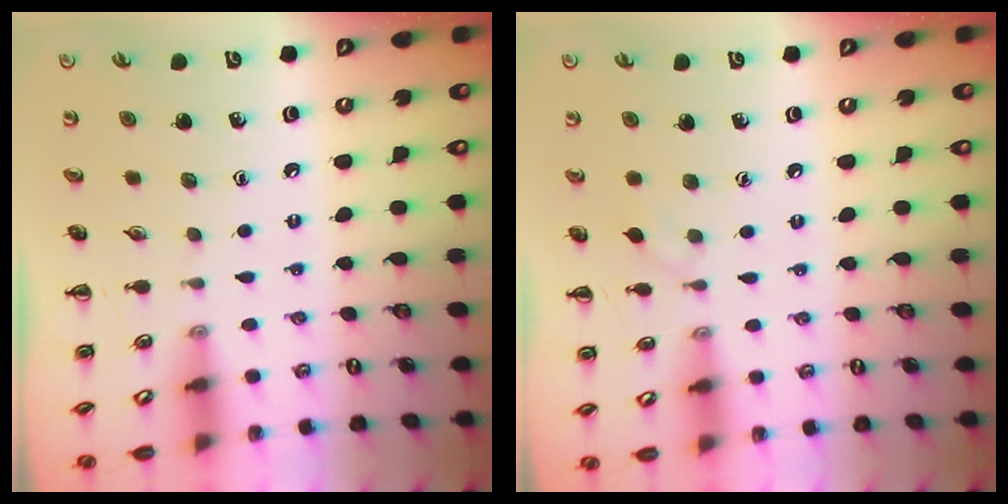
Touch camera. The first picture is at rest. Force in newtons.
{"total": 3.0, "press": 2.8, "slide": 1.0}